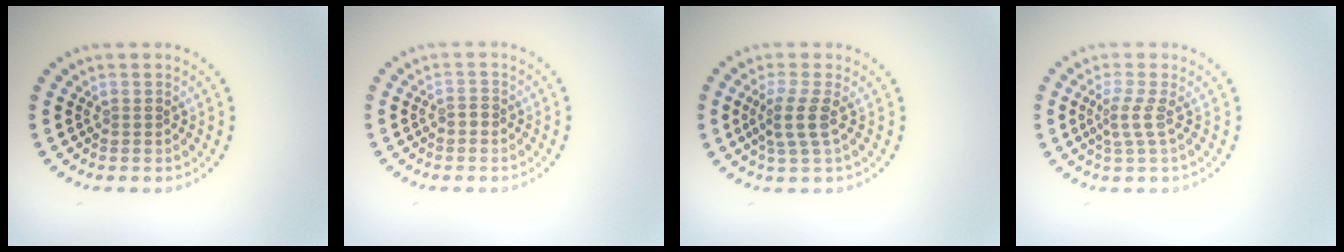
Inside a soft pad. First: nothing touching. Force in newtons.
{"total": 0.8, "press": 0.8, "slide": 0.1}
{"total": 2.7, "press": 2.1, "slide": 1.6}
{"total": 2.0, "press": 1.3, "slide": 1.5}